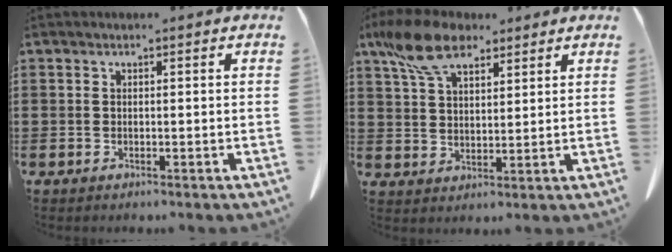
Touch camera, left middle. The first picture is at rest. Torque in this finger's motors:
{"motor_torque": [2.14, 0.00, 0.39, 0.21]}